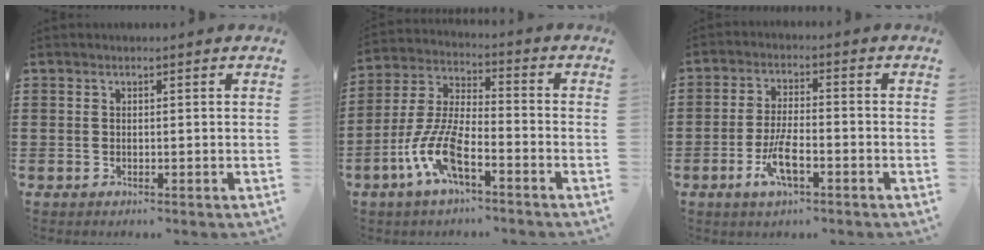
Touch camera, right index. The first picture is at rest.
{"total": 9.3, "force": [-4.9, 2.8, 7.4], "torque": [-0.184, -0.012, -0.097]}
{"total": 6.2, "force": [-2.8, 1.8, 5.3], "torque": [-0.119, -0.010, -0.056]}